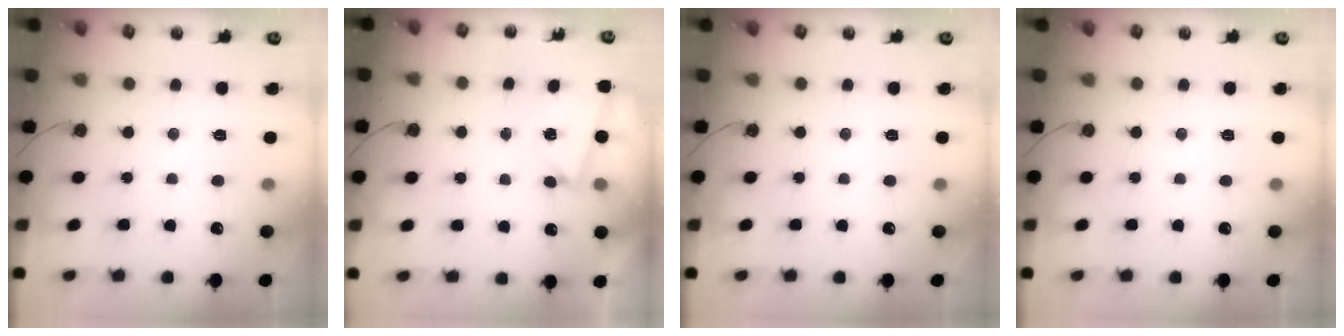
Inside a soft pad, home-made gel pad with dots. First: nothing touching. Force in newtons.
{"total": 2.2, "press": 1.2, "slide": 1.8}
{"total": 0.0}
{"total": 0.0}